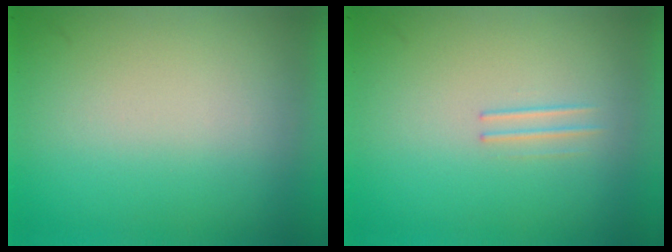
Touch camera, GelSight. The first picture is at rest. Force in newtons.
{"total": 1.1}